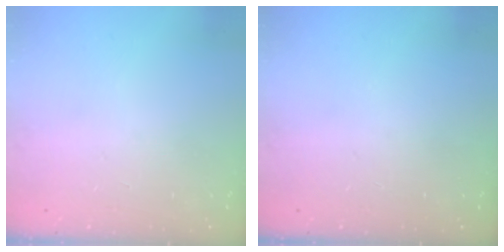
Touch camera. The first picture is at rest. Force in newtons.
{"total": 0.0}